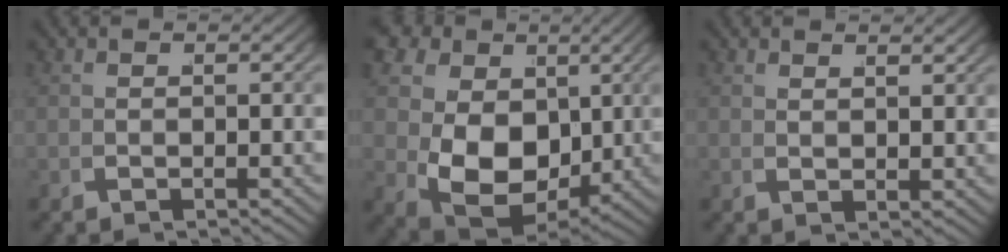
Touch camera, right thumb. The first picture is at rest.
{"total": 13.9, "force": [0.4, 10.6, 8.9], "torque": [-0.198, -0.071, 0.031]}
{"total": 1.5, "force": [1.5, 0.0, 0.3], "torque": [0.001, 0.001, 0.030]}